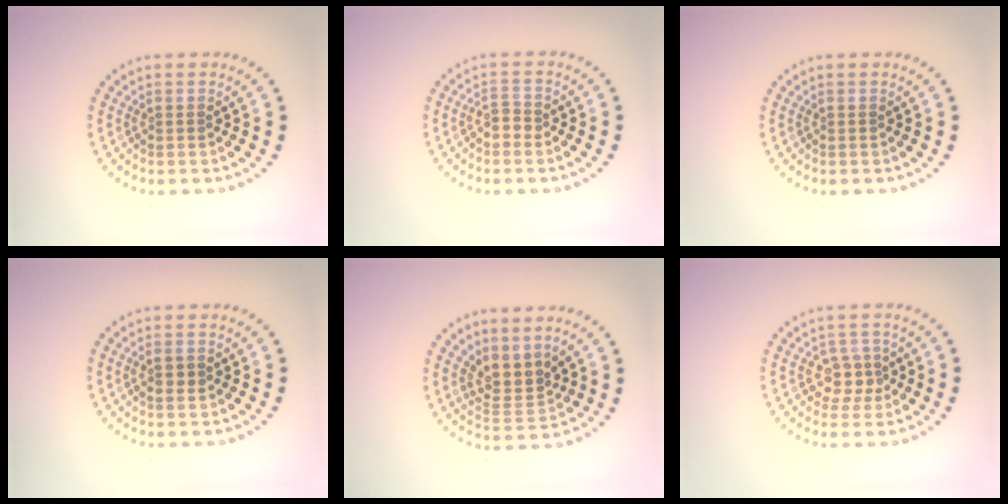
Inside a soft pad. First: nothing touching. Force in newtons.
{"total": 1.3, "press": 1.2, "slide": 0.5}
{"total": 0.0}
{"total": 1.2, "press": 1.2, "slide": 0.3}
{"total": 3.0, "press": 2.1, "slide": 2.1}
{"total": 2.5, "press": 2.2, "slide": 1.1}